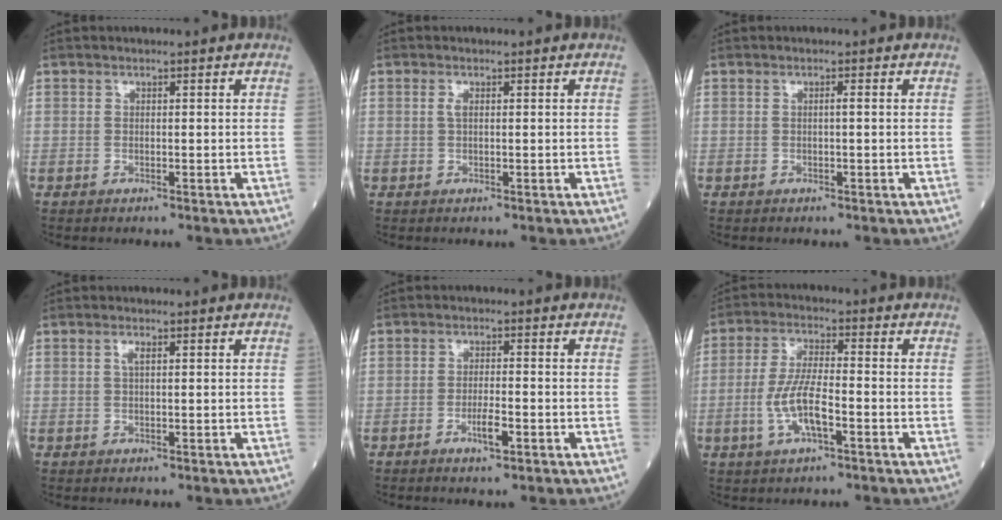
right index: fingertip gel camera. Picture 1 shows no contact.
{"total": 0.9, "force": [0.2, 0.3, 0.8], "torque": [-0.020, 0.000, 0.002]}
{"total": 0.5, "force": [0.0, -0.1, 0.5], "torque": [-0.007, 0.001, 0.000]}
{"total": 1.1, "force": [0.4, 0.2, 1.0], "torque": [-0.024, 0.002, 0.006]}
{"total": 3.1, "force": [-1.5, 0.4, 2.7], "torque": [-0.048, -0.001, -0.028]}
{"total": 7.3, "force": [-2.3, 1.7, 6.7], "torque": [-0.142, 0.001, -0.046]}